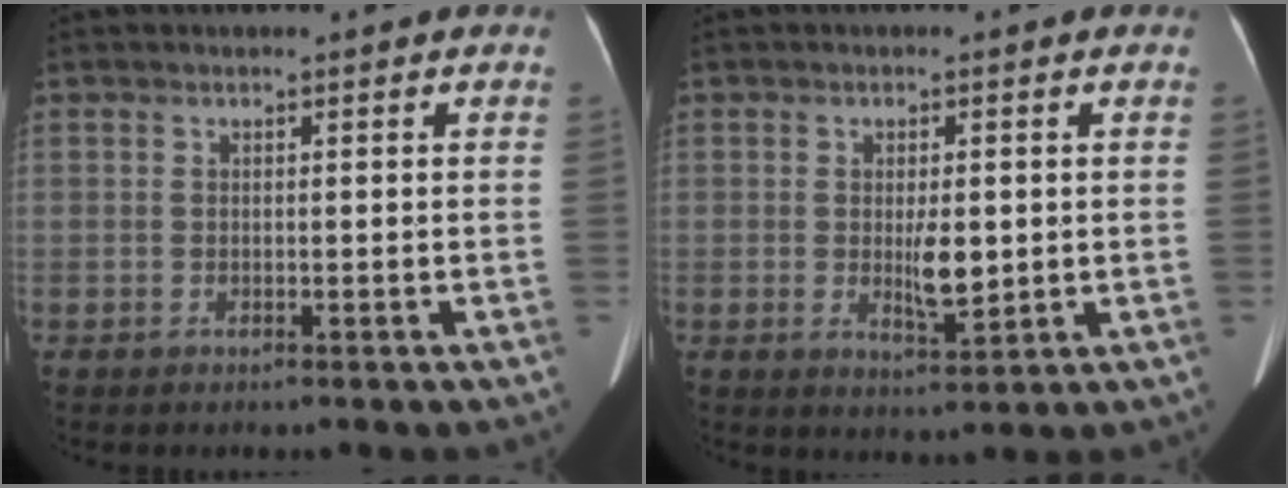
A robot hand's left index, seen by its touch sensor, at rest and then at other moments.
{"total": 4.3, "force": [-0.1, 1.4, 4.1], "torque": [-0.071, -0.008, 0.001]}